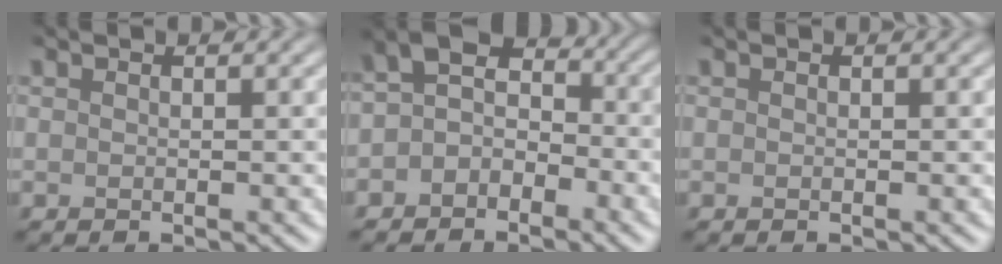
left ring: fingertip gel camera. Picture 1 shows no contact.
{"total": 3.8, "force": [-1.5, 2.6, 2.3], "torque": [-0.035, 0.008, -0.039]}
{"total": 0.0}